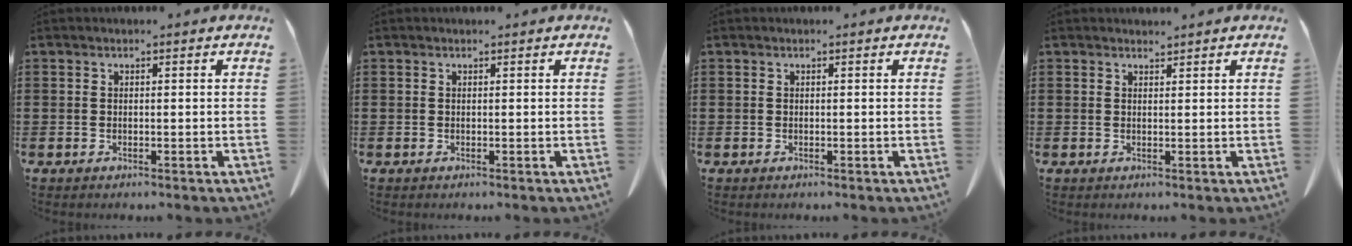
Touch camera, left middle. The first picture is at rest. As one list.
[{"total": 0.0}, {"total": 0.0}, {"total": 1.0, "force": [1.0, 0.1, 0.1], "torque": [-0.004, 0.000, 0.020]}]